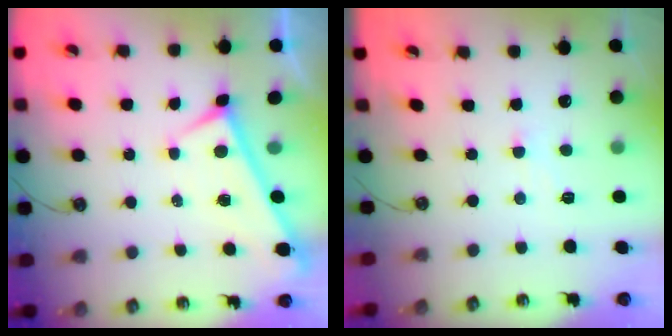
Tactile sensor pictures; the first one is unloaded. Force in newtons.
{"total": 2.0, "press": 2.0, "slide": 0.2}